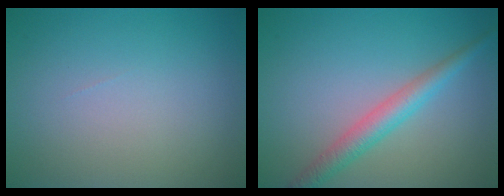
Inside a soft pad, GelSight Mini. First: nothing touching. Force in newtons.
{"total": 3.0, "press": 3.0, "slide": 0.0}